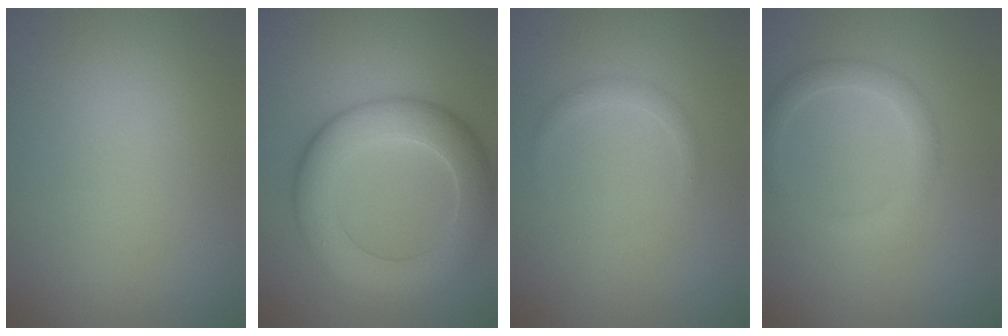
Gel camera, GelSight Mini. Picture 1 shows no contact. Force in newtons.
{"total": 7.6, "press": 7.6, "slide": 0.4}
{"total": 1.2, "press": 1.2, "slide": 0.0}
{"total": 2.2, "press": 2.2, "slide": 0.1}